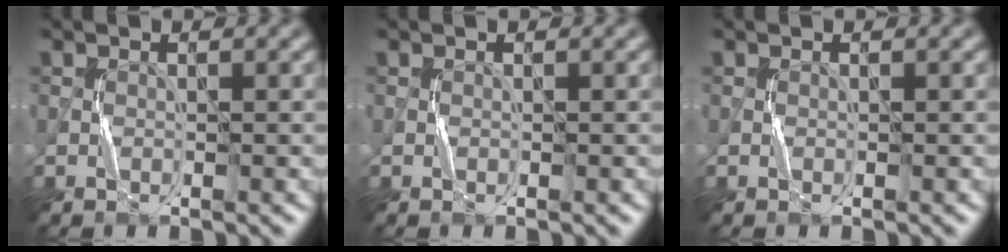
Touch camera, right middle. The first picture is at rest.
{"total": 0.0}
{"total": 0.0}